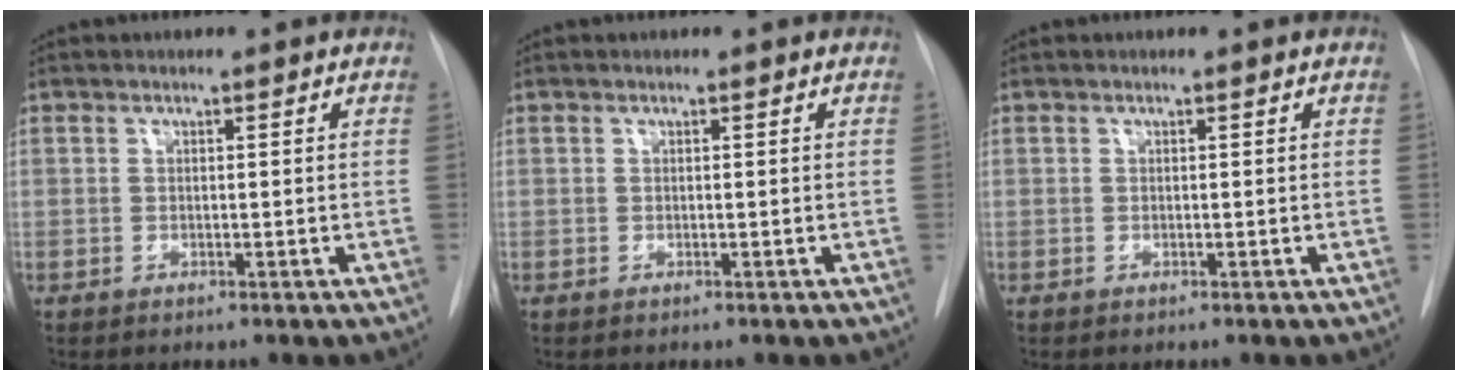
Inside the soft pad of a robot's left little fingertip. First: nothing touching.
{"total": 0.0}
{"total": 0.0}